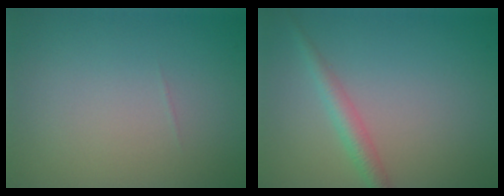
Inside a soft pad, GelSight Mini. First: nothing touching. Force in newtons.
{"total": 2.2, "press": 2.2, "slide": 0.1}